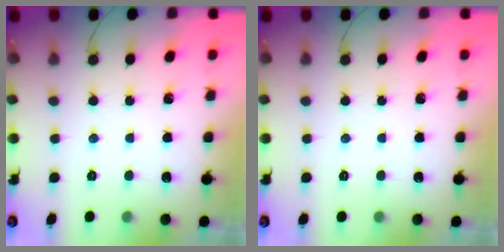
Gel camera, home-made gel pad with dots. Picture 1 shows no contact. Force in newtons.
{"total": 0.0}